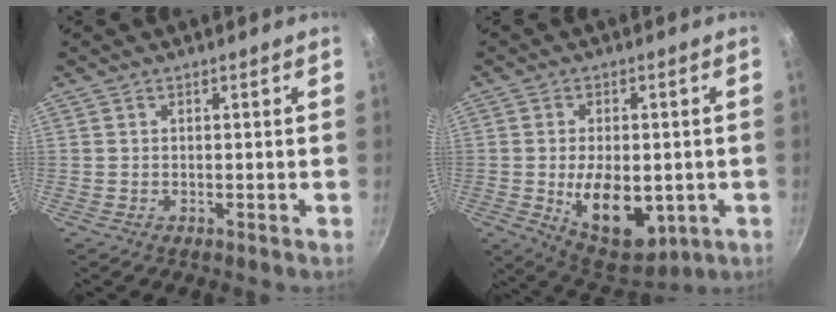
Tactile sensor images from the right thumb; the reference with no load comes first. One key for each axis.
{"total": 14.0, "fx": -2.4, "fy": 8.2, "fz": 11.1, "tx": -0.139, "ty": -0.010, "tz": -0.017}